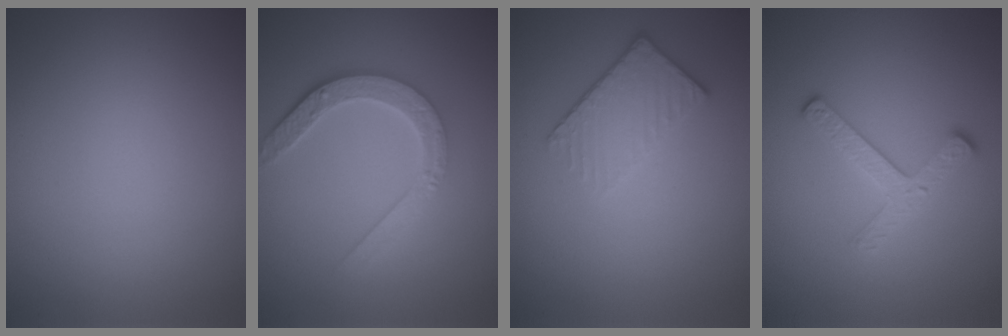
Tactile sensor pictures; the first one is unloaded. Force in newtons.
{"total": 4.7, "press": 3.7, "slide": 3.0}
{"total": 3.3, "press": 2.8, "slide": 1.7}
{"total": 2.8, "press": 2.6, "slide": 1.1}